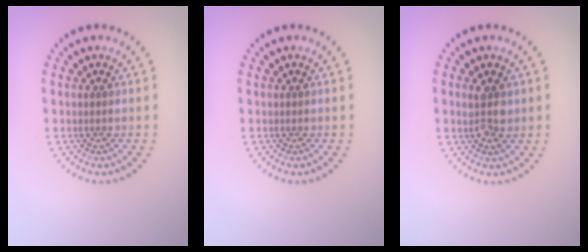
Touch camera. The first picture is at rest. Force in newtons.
{"total": 0.0}
{"total": 2.5, "press": 2.5, "slide": 0.6}